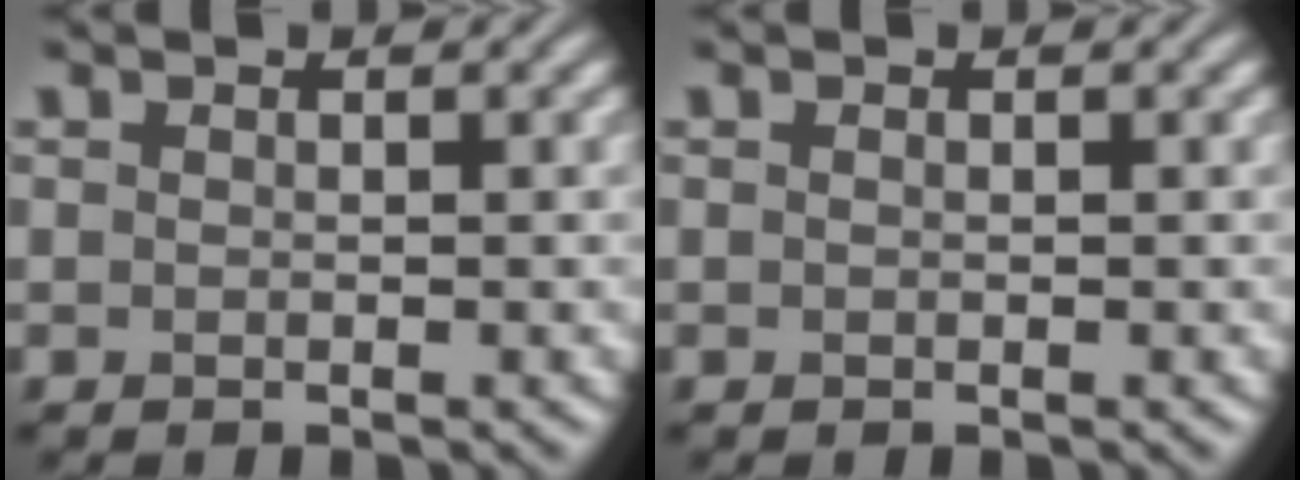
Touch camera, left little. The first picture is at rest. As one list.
[{"total": 0.0}]